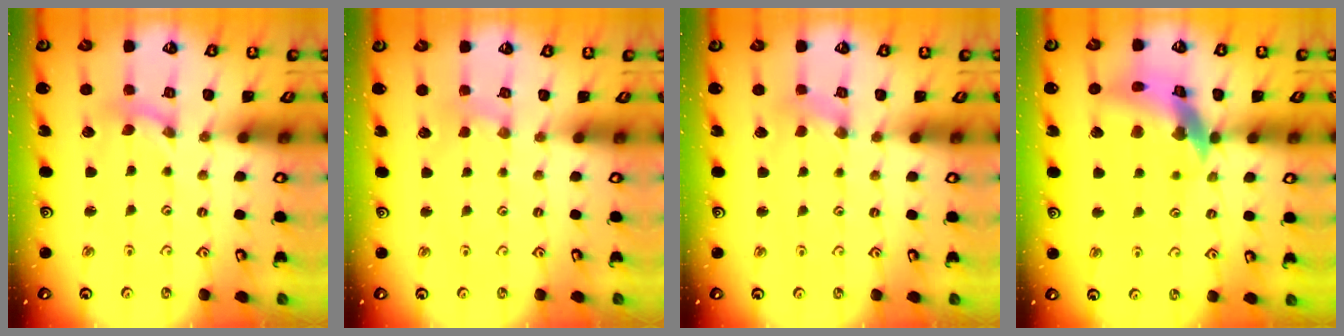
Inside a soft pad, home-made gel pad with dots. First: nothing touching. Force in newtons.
{"total": 1.5, "press": 1.5, "slide": 0.3}
{"total": 0.0}
{"total": 14.4, "press": 14.3, "slide": 1.9}